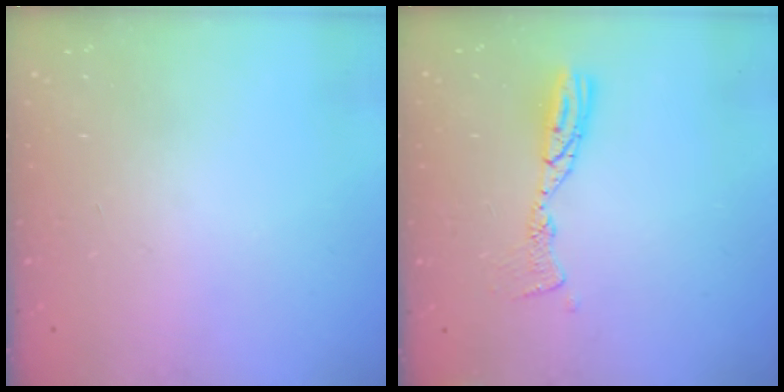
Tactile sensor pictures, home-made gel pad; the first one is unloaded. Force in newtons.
{"total": 9.7, "press": 9.7, "slide": 0.9}